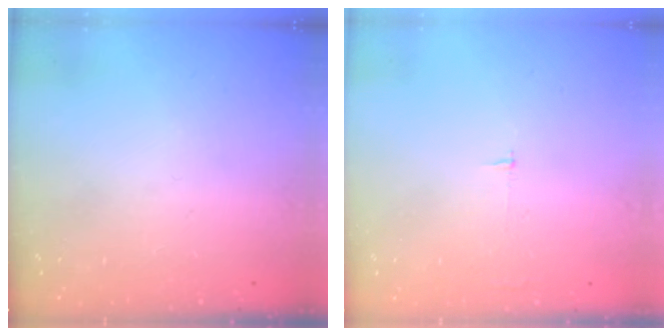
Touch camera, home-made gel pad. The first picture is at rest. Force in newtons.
{"total": 2.5, "press": 2.5, "slide": 0.2}